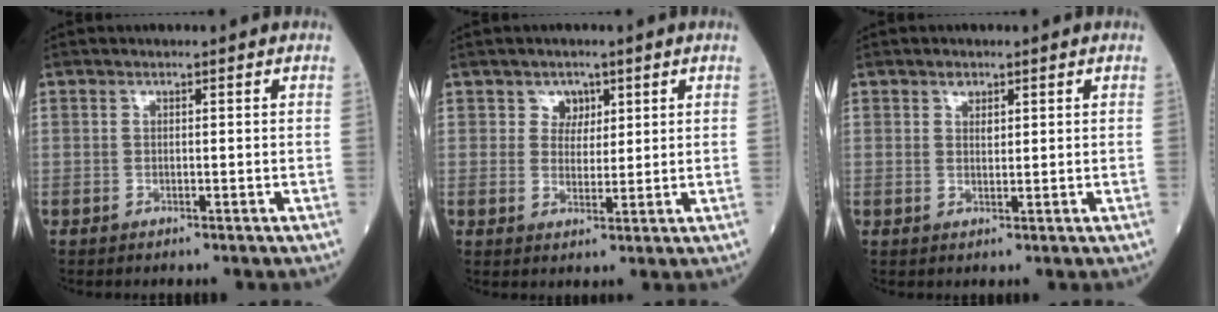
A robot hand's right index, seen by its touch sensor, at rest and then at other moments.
{"total": 2.8, "force": [1.6, 2.3, 0.6], "torque": [-0.003, 0.000, 0.023]}
{"total": 1.4, "force": [0.9, 0.8, 0.7], "torque": [-0.011, 0.000, 0.015]}